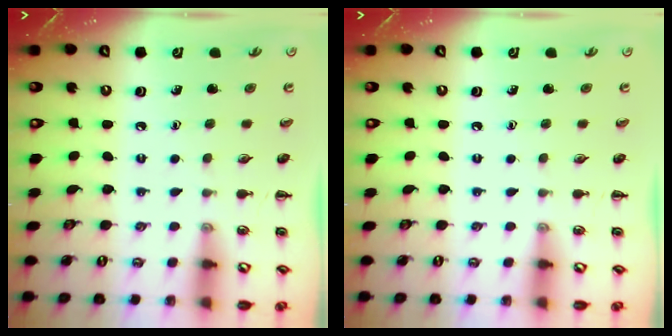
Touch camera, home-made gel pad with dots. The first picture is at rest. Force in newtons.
{"total": 0.0}